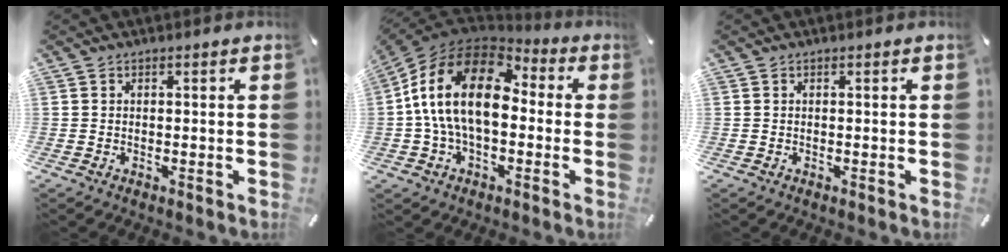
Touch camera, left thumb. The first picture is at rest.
{"total": 19.3, "force": [1.1, 12.1, 15.0], "torque": [-0.311, 0.019, 0.011]}
{"total": 0.0}